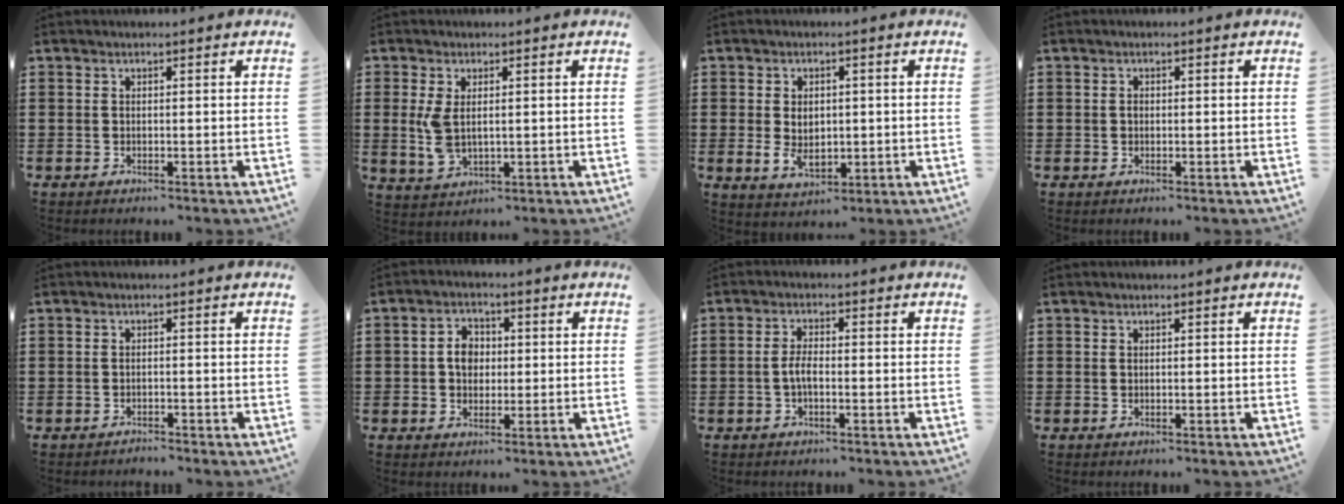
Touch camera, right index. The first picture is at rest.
{"total": 4.6, "force": [0.3, 2.4, 3.9], "torque": [-0.092, 0.002, 0.002]}
{"total": 4.1, "force": [-0.1, 2.9, 2.9], "torque": [-0.050, 0.007, -0.005]}
{"total": 0.5, "force": [-0.1, 0.4, 0.4], "torque": [-0.009, -0.001, -0.001]}
{"total": 1.1, "force": [-1.1, 0.0, 0.0], "torque": [-0.003, 0.003, -0.023]}
{"total": 4.1, "force": [0.0, 3.2, 2.6], "torque": [-0.060, 0.012, -0.003]}
{"total": 2.8, "force": [-0.8, 0.9, 2.6], "torque": [-0.062, -0.003, -0.019]}
{"total": 0.0}